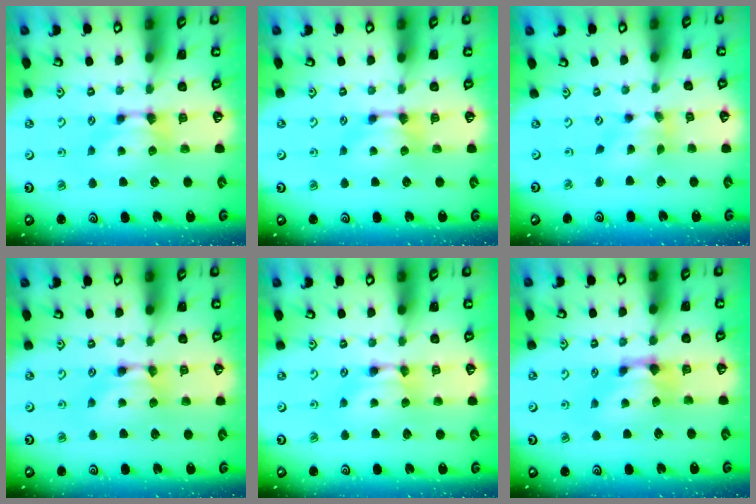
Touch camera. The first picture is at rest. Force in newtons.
{"total": 0.0}
{"total": 2.1, "press": 1.6, "slide": 1.3}
{"total": 1.8, "press": 1.8, "slide": 0.1}
{"total": 1.8, "press": 1.7, "slide": 0.1}
{"total": 1.1, "press": 0.1, "slide": 1.1}